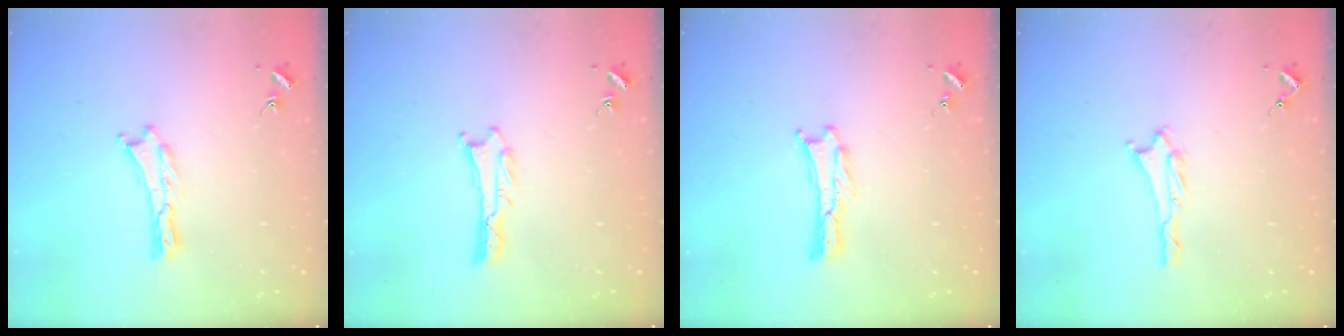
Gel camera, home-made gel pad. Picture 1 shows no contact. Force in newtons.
{"total": 0.8, "press": 0.7, "slide": 0.1}
{"total": 0.0}
{"total": 1.1, "press": 1.0, "slide": 0.1}